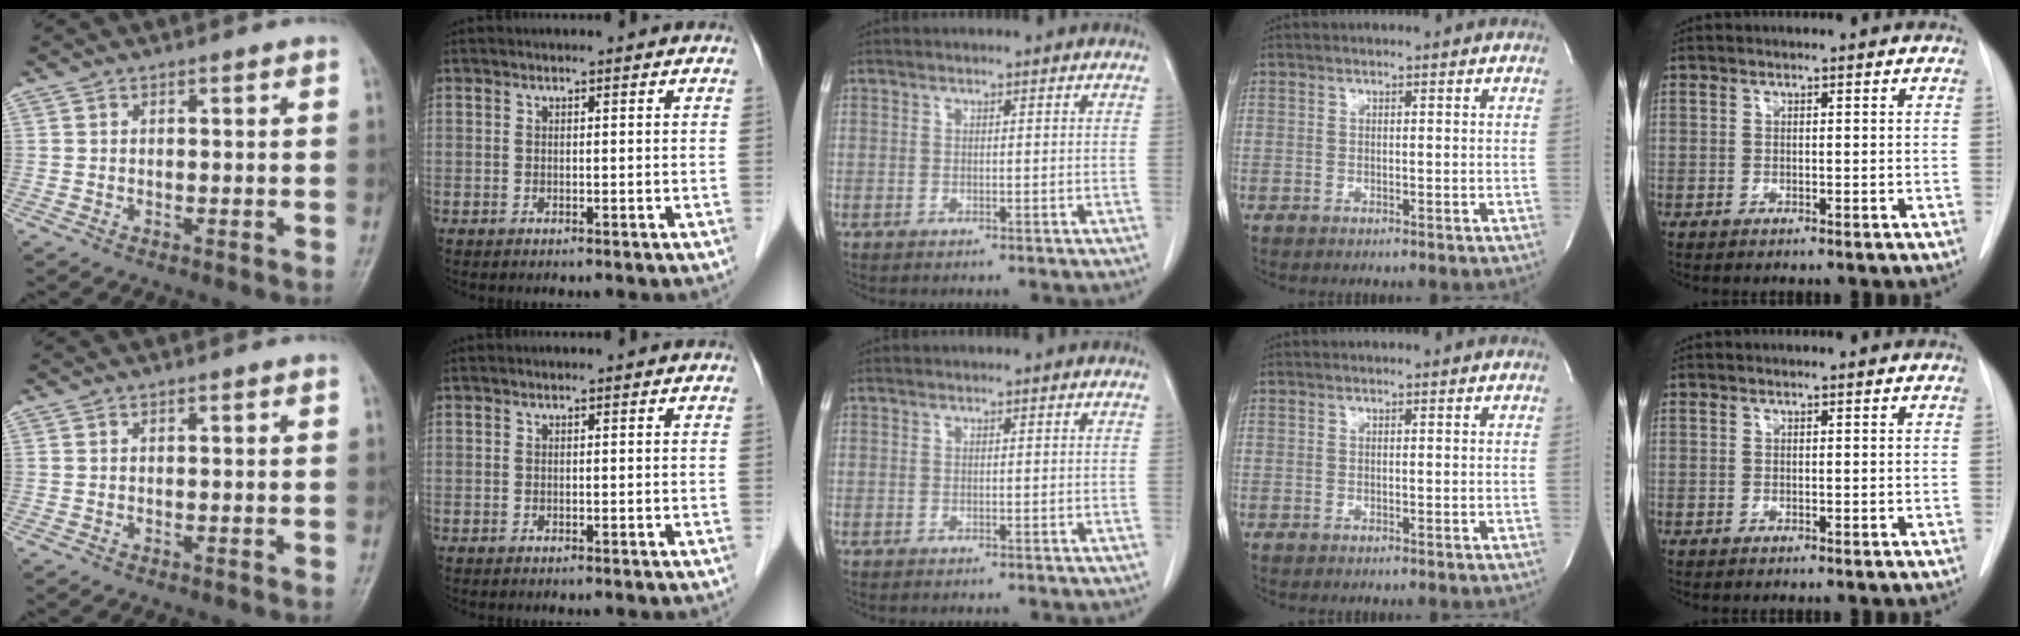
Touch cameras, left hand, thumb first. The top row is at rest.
{}